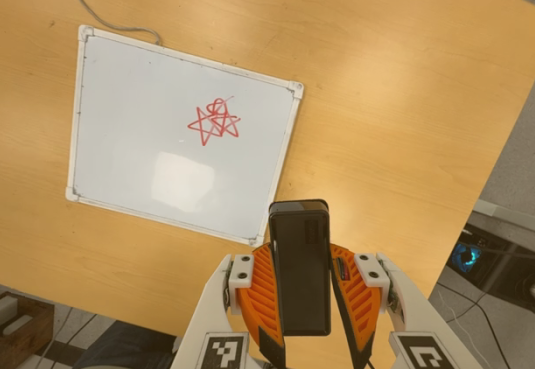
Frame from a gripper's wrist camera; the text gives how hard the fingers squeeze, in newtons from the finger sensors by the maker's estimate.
{"total": 9.8, "left": 8.2, "right": 11.4}